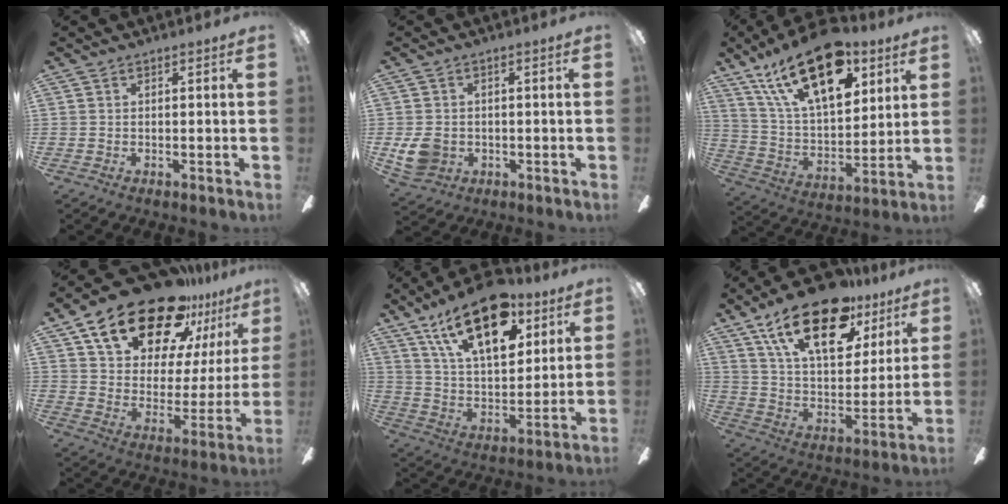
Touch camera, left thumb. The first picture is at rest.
{"total": 6.6, "force": [-0.8, 5.7, 3.3], "torque": [-0.073, 0.011, -0.011]}
{"total": 24.1, "force": [13.6, 11.8, 16.0], "torque": [-0.290, -0.064, 0.232]}
{"total": 24.0, "force": [17.4, 11.2, 12.3], "torque": [-0.205, -0.106, 0.305]}
{"total": 21.6, "force": [12.4, 10.7, 14.2], "torque": [-0.226, -0.053, 0.213]}
{"total": 24.1, "force": [14.5, 11.0, 15.8], "torque": [-0.263, -0.070, 0.249]}